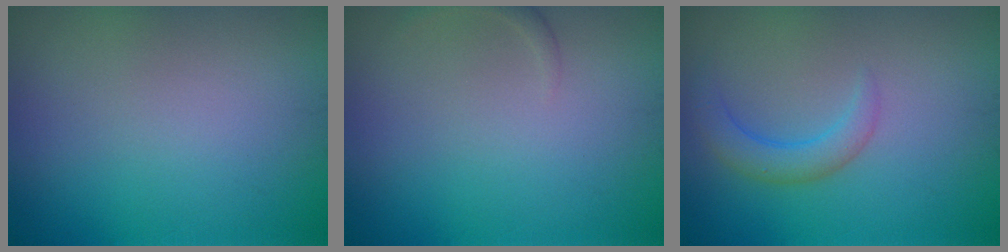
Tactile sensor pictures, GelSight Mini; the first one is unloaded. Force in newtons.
{"total": 0.7, "press": 0.7, "slide": 0.0}
{"total": 2.4, "press": 2.4, "slide": 0.3}